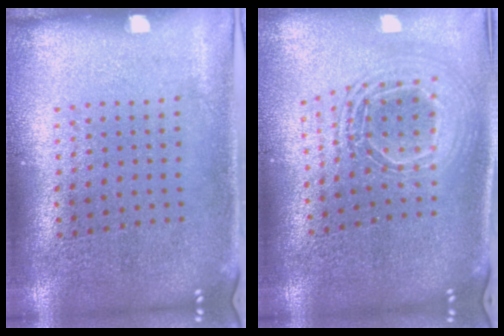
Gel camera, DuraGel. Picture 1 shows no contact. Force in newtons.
{"total": 2.0, "press": 1.6, "slide": 1.2}